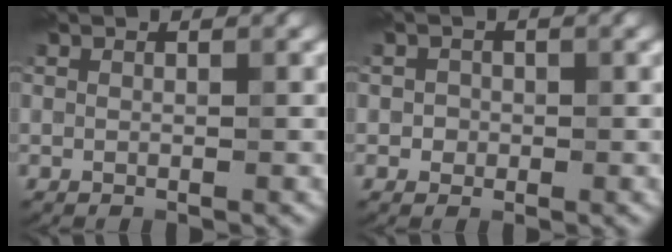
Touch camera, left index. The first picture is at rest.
{"total": 1.3, "force": [-0.1, 1.3, 0.3], "torque": [0.002, -0.003, -0.005]}